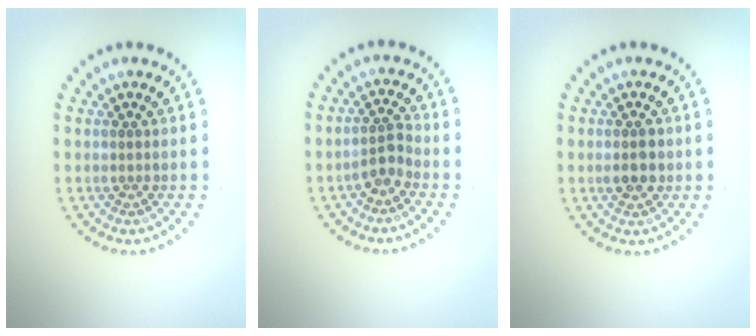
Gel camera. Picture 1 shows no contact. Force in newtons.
{"total": 2.0, "press": 1.6, "slide": 1.2}
{"total": 2.5, "press": 2.5, "slide": 0.2}